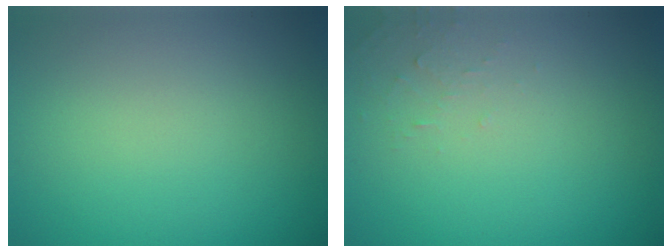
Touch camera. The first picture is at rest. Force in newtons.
{"total": 0.9, "press": 0.9, "slide": 0.1}